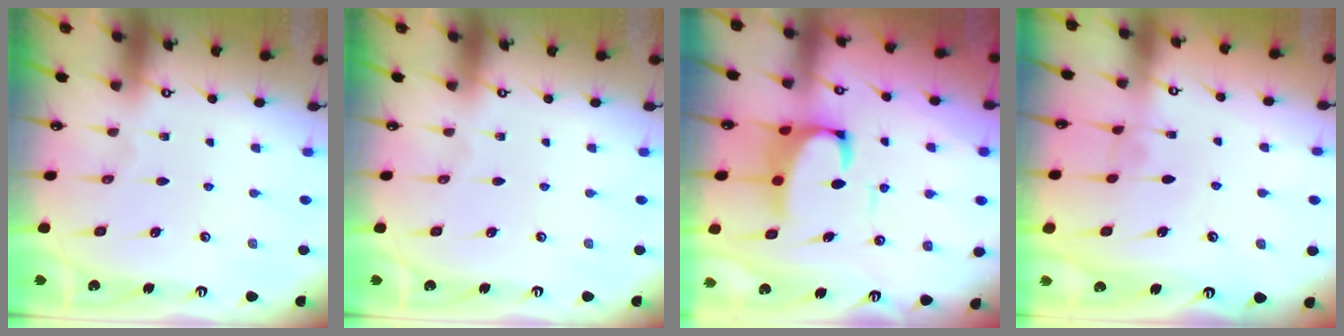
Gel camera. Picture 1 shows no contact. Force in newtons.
{"total": 0.0}
{"total": 6.4, "press": 6.3, "slide": 1.1}
{"total": 2.9, "press": 2.9, "slide": 0.4}